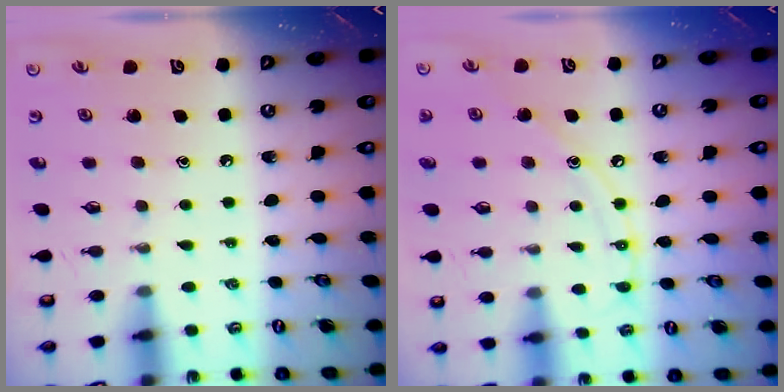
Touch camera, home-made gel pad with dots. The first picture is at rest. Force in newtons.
{"total": 8.6, "press": 8.6, "slide": 0.7}